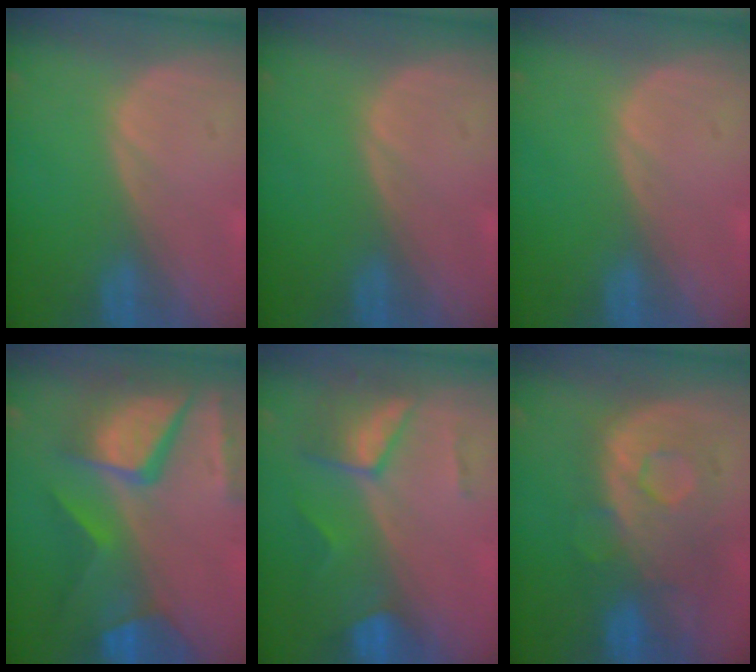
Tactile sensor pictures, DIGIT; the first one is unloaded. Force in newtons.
{"total": 0.0}
{"total": 0.0}
{"total": 11.9, "press": 9.8, "slide": 6.8}
{"total": 7.3, "press": 6.5, "slide": 3.3}
{"total": 9.6, "press": 8.9, "slide": 3.6}